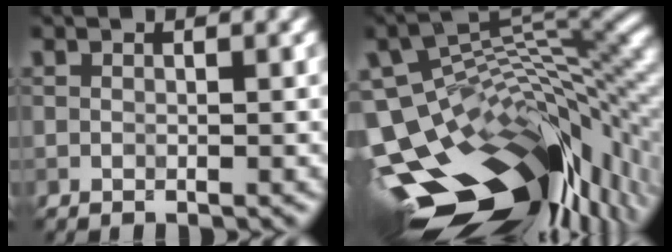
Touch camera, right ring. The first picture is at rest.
{"total": 16.0, "force": [-3.9, 7.1, 13.8], "torque": [-0.236, -0.017, -0.052]}